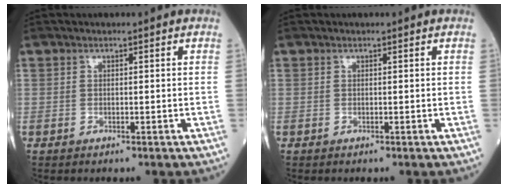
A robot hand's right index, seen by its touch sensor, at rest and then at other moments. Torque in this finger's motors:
{"motor_torque": [0.00, 0.00, 0.00, 0.00]}